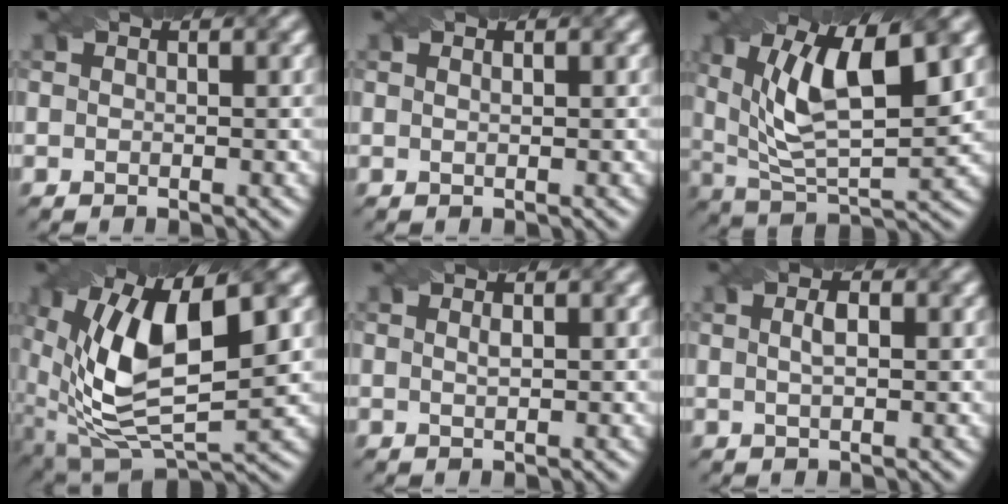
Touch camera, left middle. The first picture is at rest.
{"total": 0.7, "force": [0.4, 0.3, 0.5], "torque": [-0.004, -0.008, 0.002]}
{"total": 10.4, "force": [3.5, 3.9, 9.0], "torque": [-0.159, -0.005, 0.060]}
{"total": 13.5, "force": [2.2, 6.5, 11.6], "torque": [-0.219, -0.007, 0.045]}
{"total": 0.7, "force": [0.2, 0.2, 0.6], "torque": [-0.013, 0.001, 0.004]}
{"total": 1.8, "force": [0.4, 0.6, 1.6], "torque": [-0.027, -0.001, 0.008]}